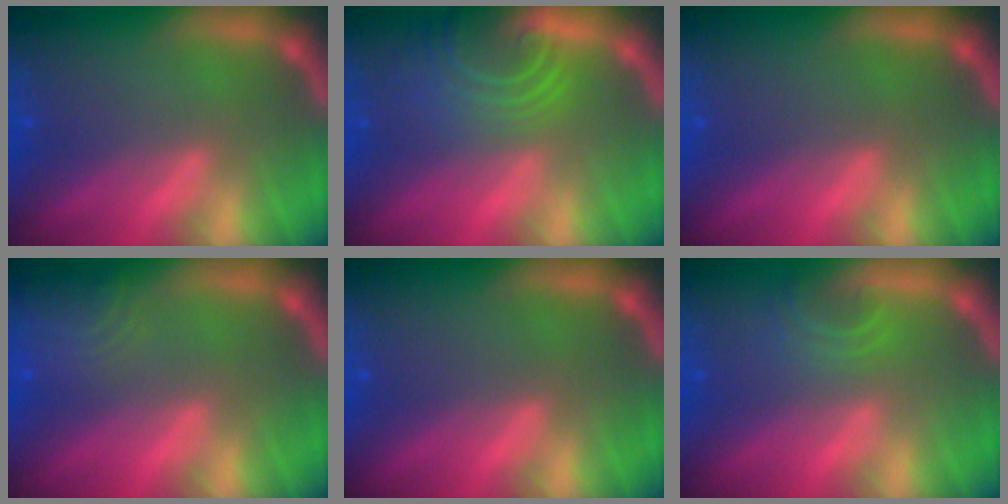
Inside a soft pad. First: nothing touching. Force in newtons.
{"total": 6.6}
{"total": 0.0}
{"total": 4.0}
{"total": 0.0}
{"total": 2.4}